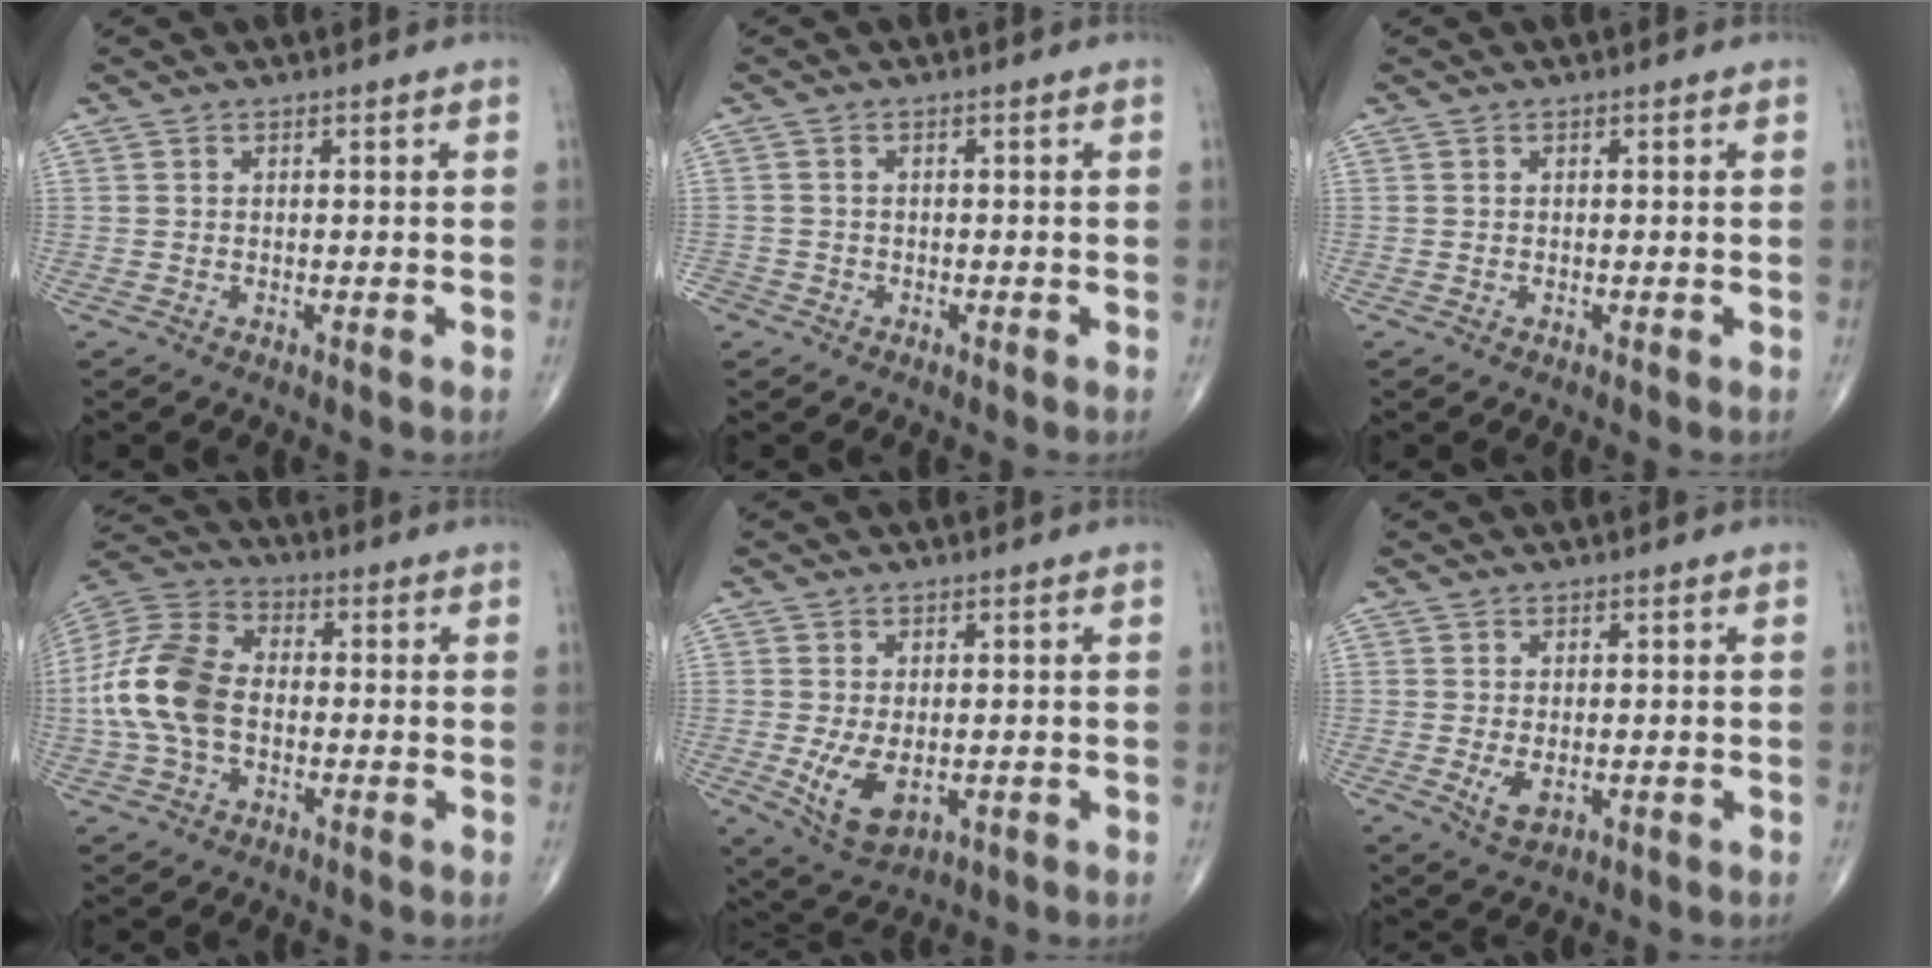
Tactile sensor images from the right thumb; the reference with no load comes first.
{"total": 2.3, "force": [-1.4, 1.8, 0.2], "torque": [-0.002, 0.008, -0.031]}
{"total": 0.0}
{"total": 14.7, "force": [-1.5, 9.4, 11.2], "torque": [-0.238, 0.033, -0.034]}
{"total": 7.4, "force": [-1.2, 4.3, 6.0], "torque": [-0.107, -0.016, -0.010]}
{"total": 3.2, "force": [-0.5, 1.8, 2.6], "torque": [-0.046, -0.008, -0.003]}